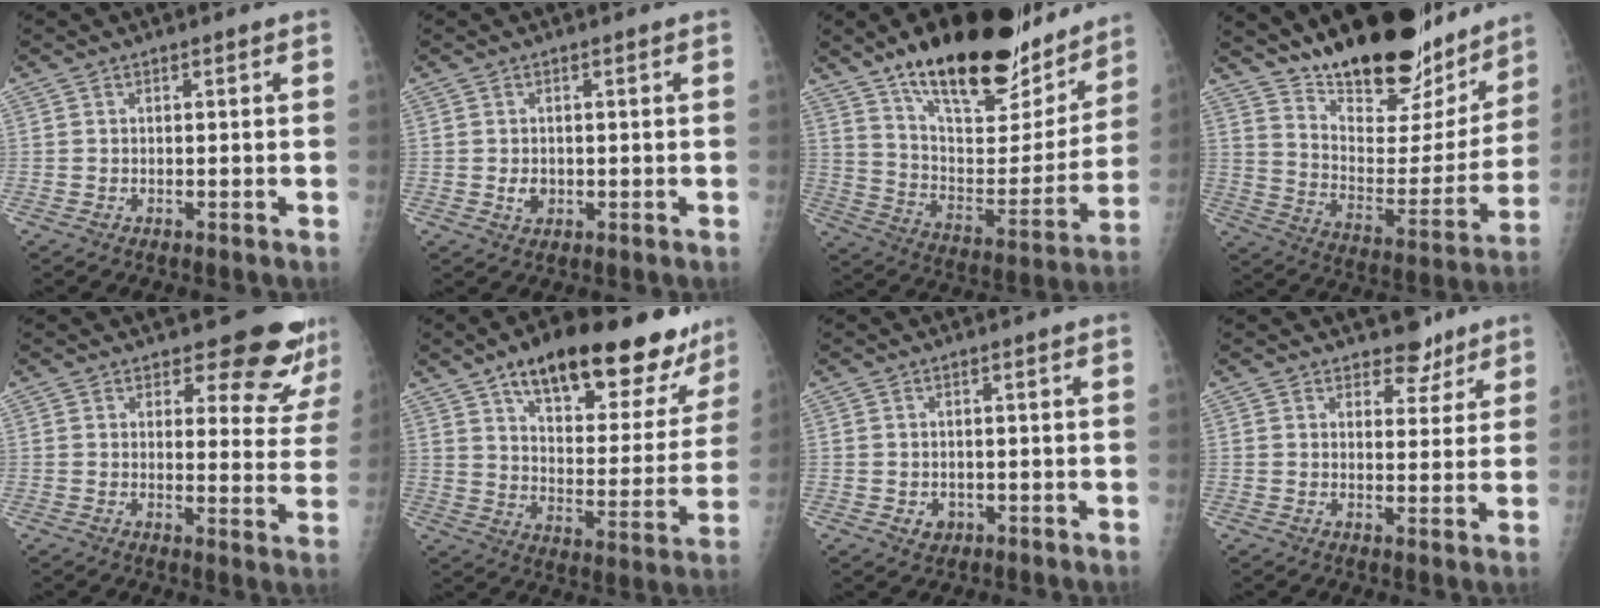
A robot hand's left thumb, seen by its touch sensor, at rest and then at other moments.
{"total": 2.0, "force": [-0.1, 1.6, 1.2], "torque": [-0.013, 0.000, 0.004]}
{"total": 28.0, "force": [19.9, 10.6, 16.6], "torque": [-0.212, -0.076, 0.317]}
{"total": 26.1, "force": [20.3, 9.7, 13.3], "torque": [-0.166, -0.104, 0.312]}
{"total": 12.6, "force": [11.4, 4.1, 3.7], "torque": [0.002, -0.090, 0.117]}
{"total": 26.5, "force": [18.2, 9.7, 16.6], "torque": [-0.192, -0.058, 0.261]}
{"total": 2.1, "force": [-0.5, 1.8, 0.9], "torque": [-0.004, 0.002, 0.002]}
{"total": 4.8, "force": [3.8, 2.6, 1.3], "torque": [0.013, -0.025, 0.055]}